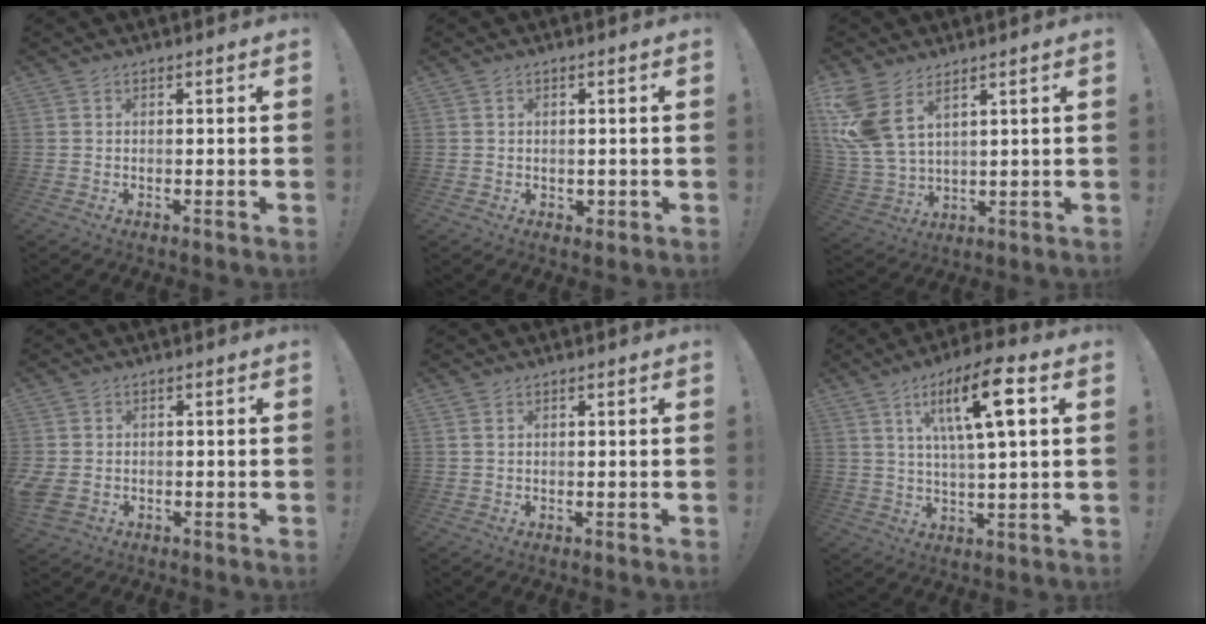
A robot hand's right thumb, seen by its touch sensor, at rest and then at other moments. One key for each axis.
{"total": 1.5, "fx": 0.4, "fy": 1.3, "fz": 0.6, "tx": -0.002, "ty": -0.004, "tz": 0.007}
{"total": 11.0, "fx": 6.1, "fy": 5.6, "fz": 7.2, "tx": -0.167, "ty": -0.031, "tz": 0.122}
{"total": 3.6, "fx": -0.5, "fy": 2.8, "fz": 2.1, "tx": -0.056, "ty": 0.007, "tz": -0.004}
{"total": 1.0, "fx": 0.6, "fy": 0.5, "fz": 0.6, "tx": -0.020, "ty": 0.005, "tz": 0.012}
{"total": 14.2, "fx": 5.1, "fy": 3.1, "fz": 12.9, "tx": -0.209, "ty": -0.008, "tz": 0.070}